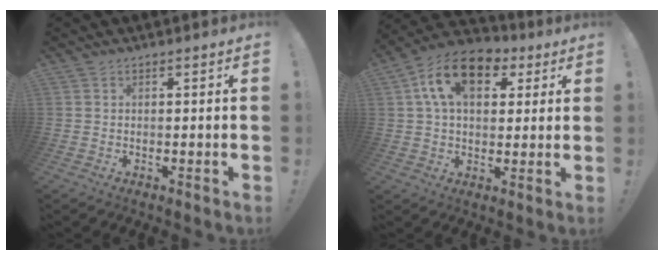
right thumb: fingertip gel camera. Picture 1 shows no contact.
{"total": 15.1, "force": [5.7, 9.7, 10.2], "torque": [-0.177, -0.009, 0.103]}